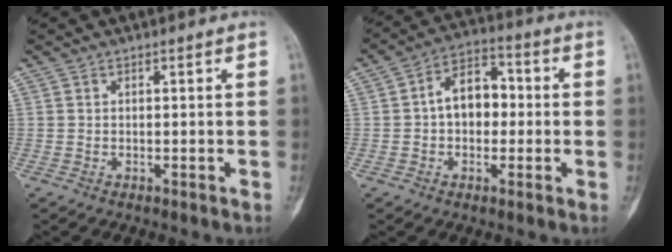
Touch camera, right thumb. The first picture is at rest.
{"total": 9.3, "force": [0.0, 6.4, 6.8], "torque": [-0.078, 0.030, -0.012]}